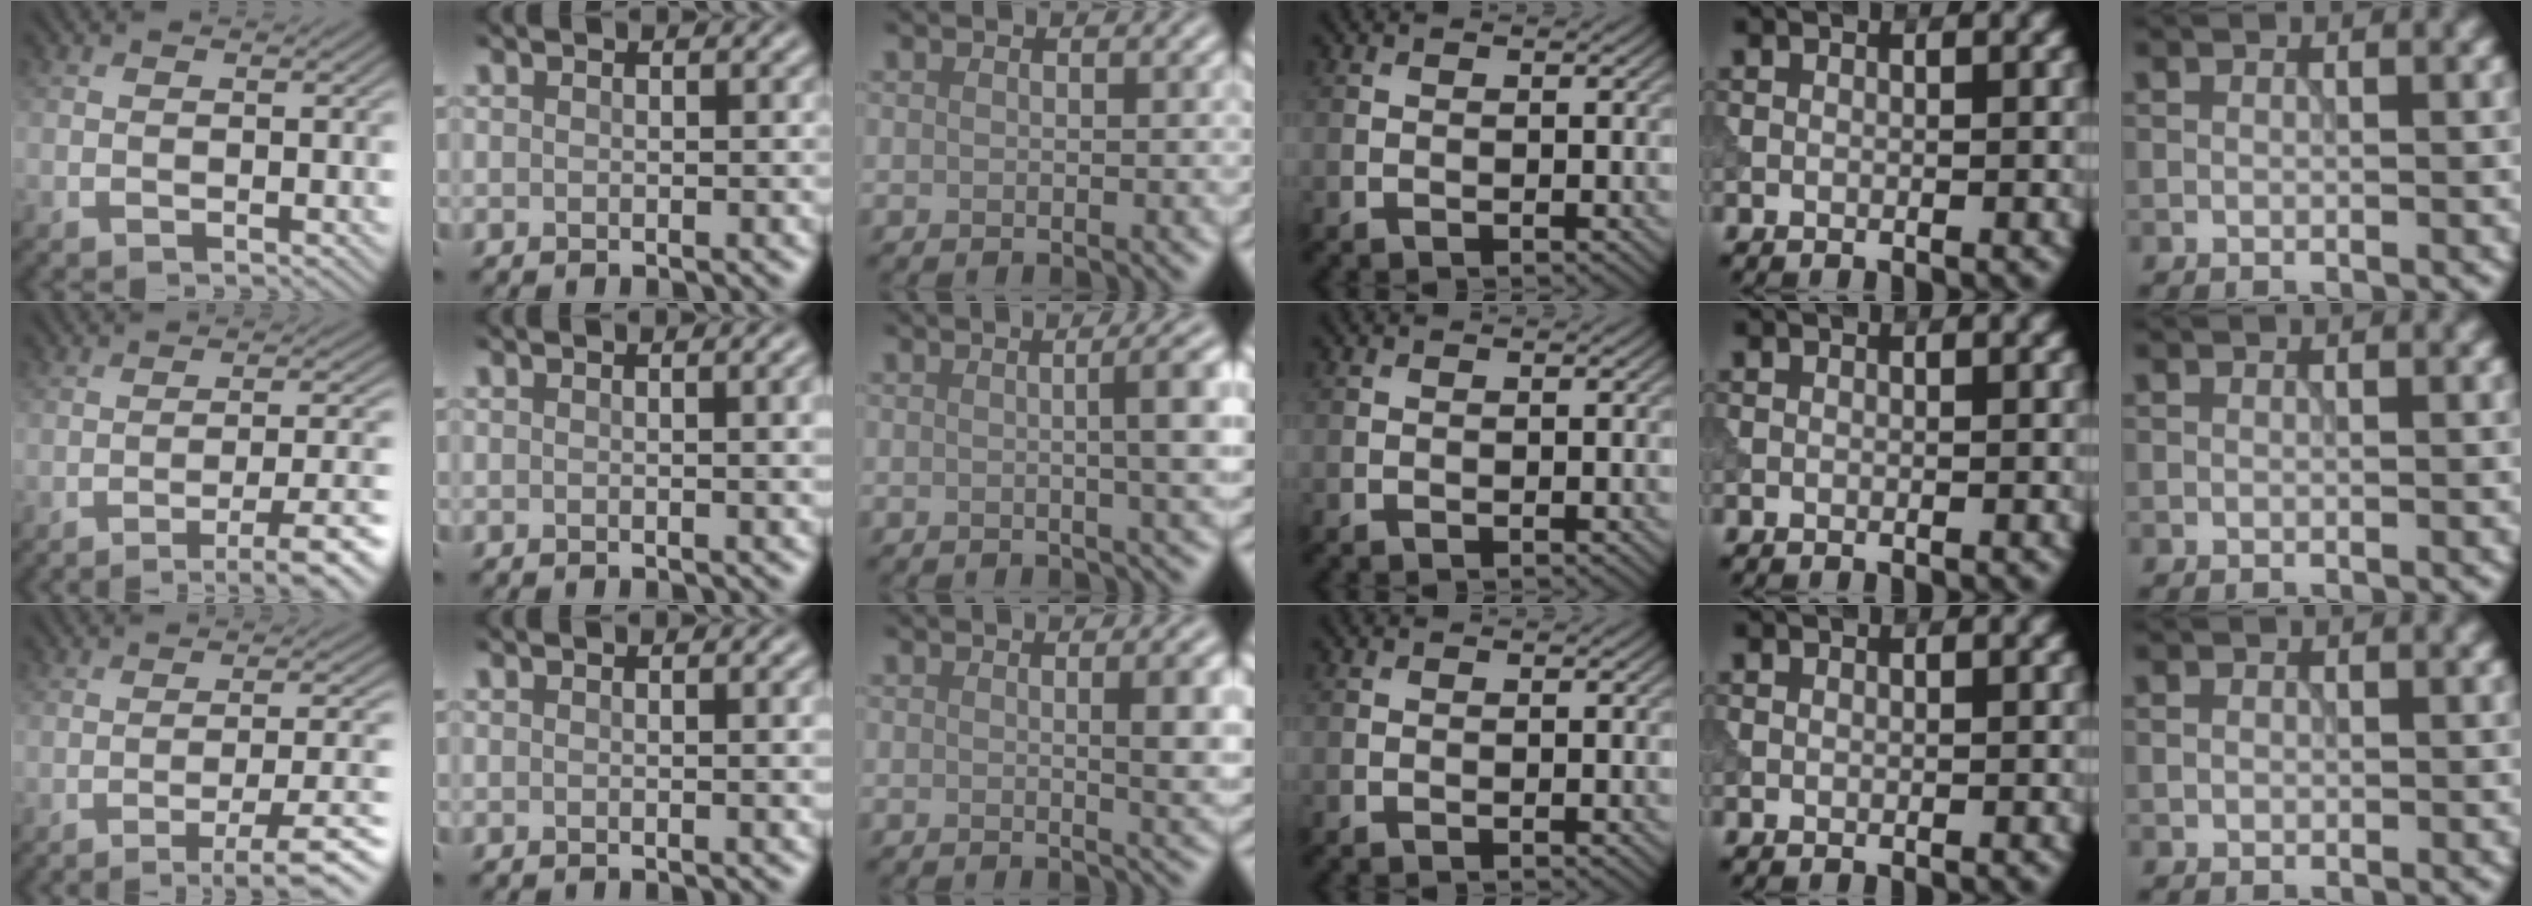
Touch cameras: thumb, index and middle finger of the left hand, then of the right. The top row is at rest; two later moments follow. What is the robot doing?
{"motion": "dispense", "object": "syringe"}